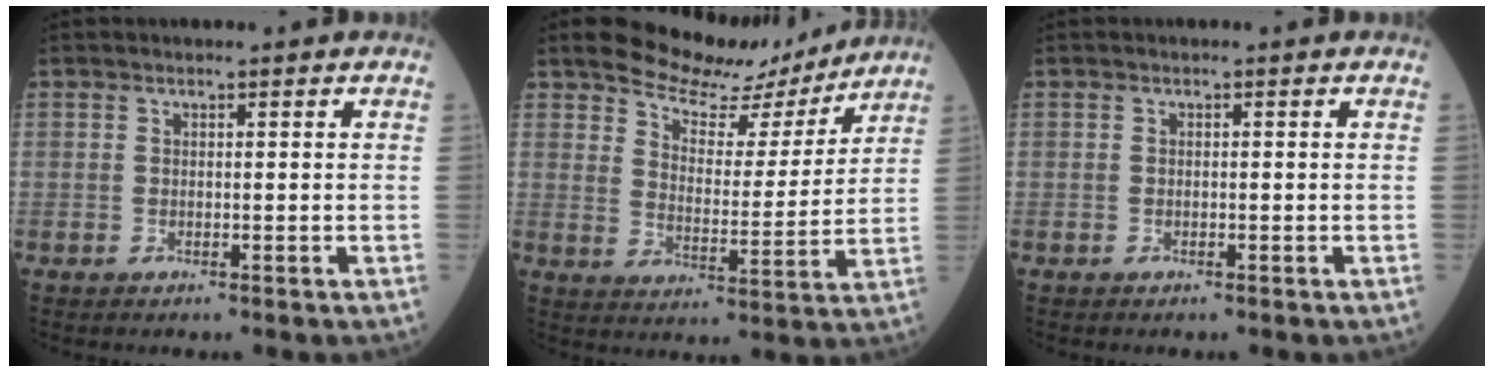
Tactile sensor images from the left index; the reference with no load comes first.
{"total": 11.2, "force": [10.4, 3.3, 2.7], "torque": [-0.046, -0.008, 0.154]}
{"total": 0.0}